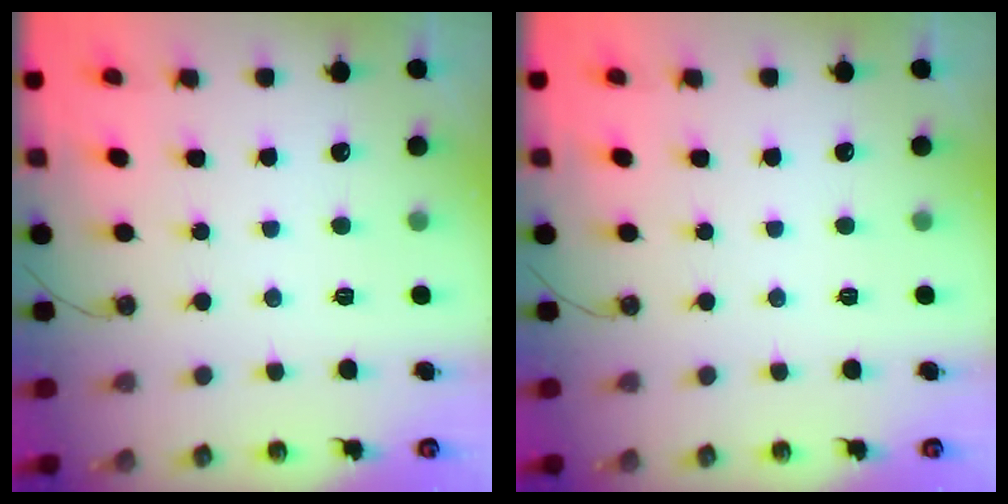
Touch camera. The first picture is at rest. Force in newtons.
{"total": 0.0}